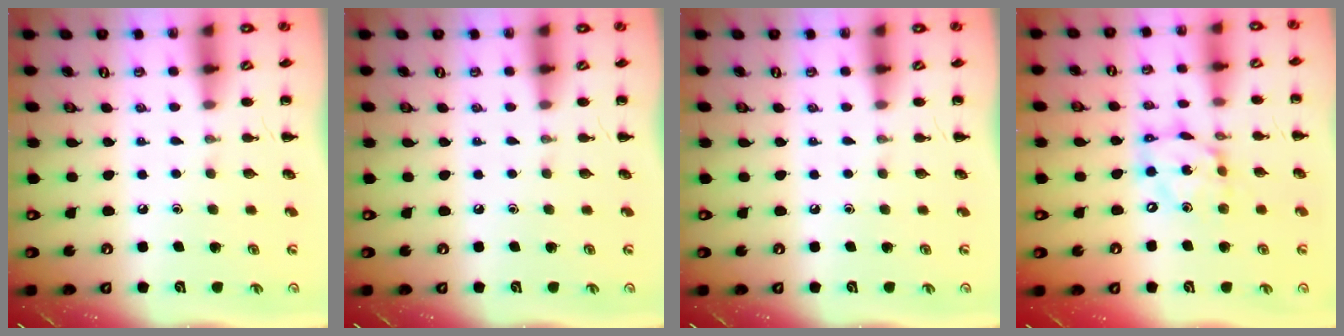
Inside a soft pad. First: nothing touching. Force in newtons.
{"total": 0.0}
{"total": 0.0}
{"total": 10.9, "press": 10.6, "slide": 2.7}